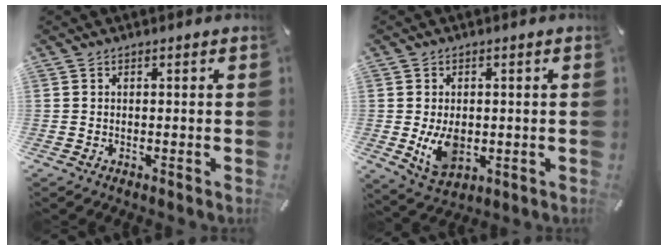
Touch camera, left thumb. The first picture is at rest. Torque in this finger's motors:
{"motor_torque": [1.37, 1.46, 0.93, 0.36, 0.14]}